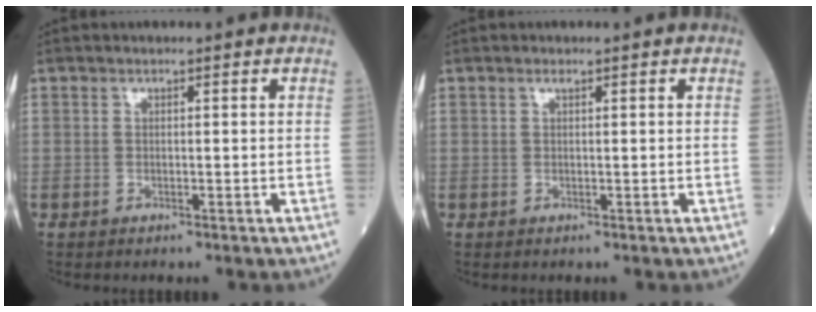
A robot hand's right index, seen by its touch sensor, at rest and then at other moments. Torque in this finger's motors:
{"motor_torque": [0.01, 0.01, -0.03, 0.00]}